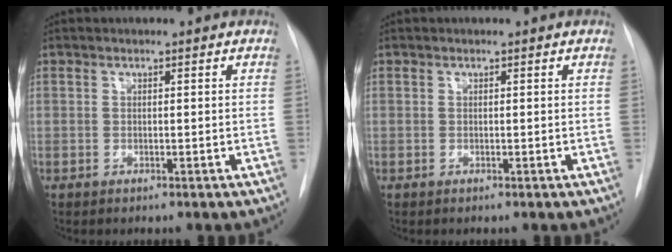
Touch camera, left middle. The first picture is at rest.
{"total": 0.0}